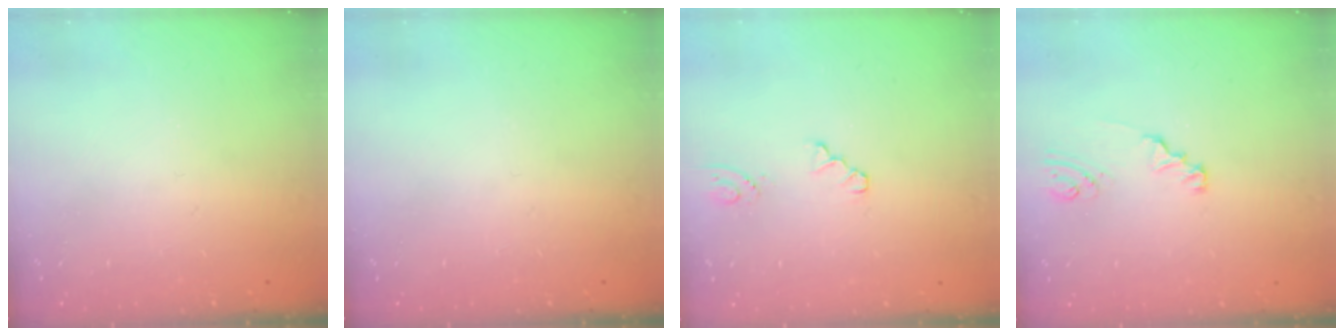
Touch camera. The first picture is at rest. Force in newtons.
{"total": 0.0}
{"total": 2.1, "press": 2.1, "slide": 0.3}
{"total": 1.7, "press": 1.7, "slide": 0.1}